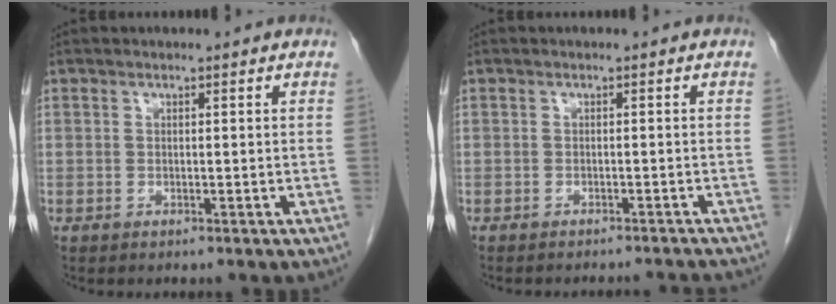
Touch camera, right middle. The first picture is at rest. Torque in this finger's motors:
{"motor_torque": [0.05, -0.07, -0.01, 0.00]}